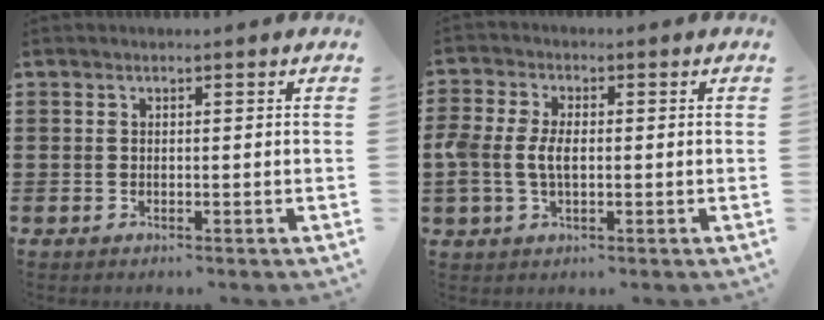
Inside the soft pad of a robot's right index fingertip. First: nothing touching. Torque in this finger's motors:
{"motor_torque": [0.54, -0.49, 0.31, 0.19]}